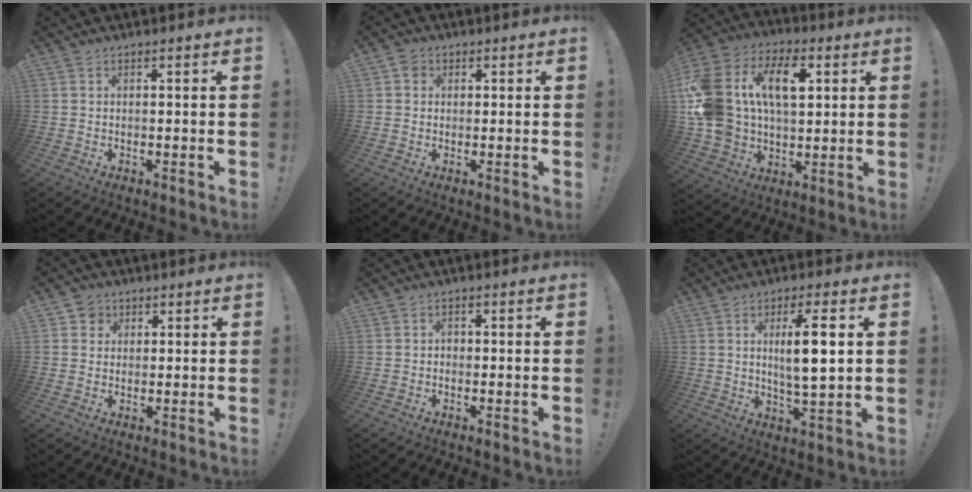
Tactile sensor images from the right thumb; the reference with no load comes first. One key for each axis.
{"total": 2.7, "fx": 0.6, "fy": 2.4, "fz": 1.0, "tx": -0.011, "ty": 0.004, "tz": 0.011}
{"total": 22.9, "fx": 5.8, "fy": 15.9, "fz": 15.4, "tx": -0.288, "ty": -0.008, "tz": 0.106}
{"total": 3.9, "fx": 1.6, "fy": 3.5, "fz": 0.9, "tx": -0.019, "ty": 0.003, "tz": 0.030}
{"total": 1.2, "fx": -0.7, "fy": 0.9, "fz": 0.4, "tx": -0.014, "ty": 0.007, "tz": -0.012}
{"total": 9.5, "fx": 2.1, "fy": 1.6, "fz": 9.1, "tx": -0.152, "ty": -0.008, "tz": 0.027}